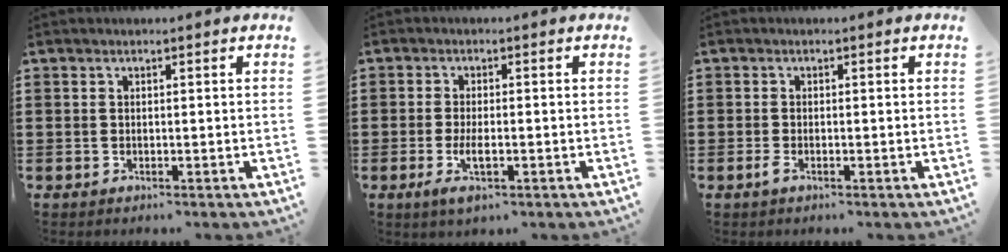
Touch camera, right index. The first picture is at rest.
{"total": 4.0, "force": [-1.3, 1.2, 3.6], "torque": [-0.080, -0.008, -0.028]}
{"total": 1.1, "force": [-0.6, 0.1, 0.9], "torque": [-0.033, -0.011, -0.013]}